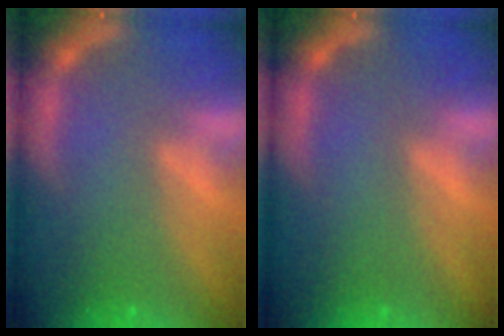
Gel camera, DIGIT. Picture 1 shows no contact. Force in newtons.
{"total": 0.0}